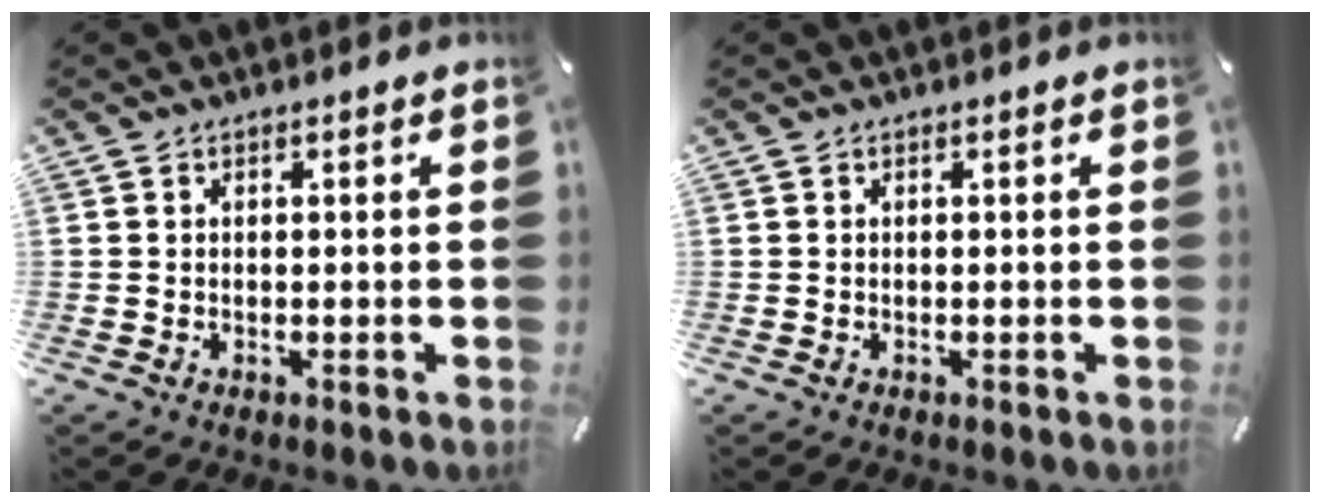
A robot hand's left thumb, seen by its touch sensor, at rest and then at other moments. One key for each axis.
{"total": 0.0}